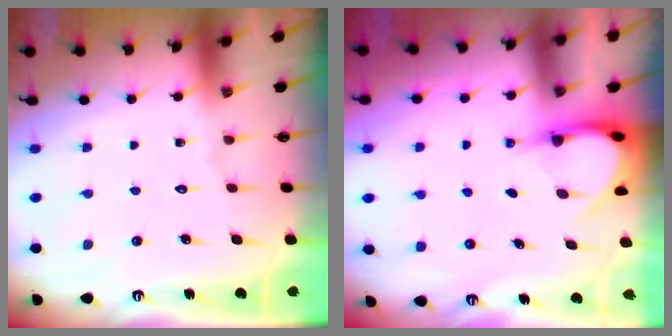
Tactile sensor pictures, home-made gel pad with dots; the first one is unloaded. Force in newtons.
{"total": 3.9, "press": 3.9, "slide": 0.3}